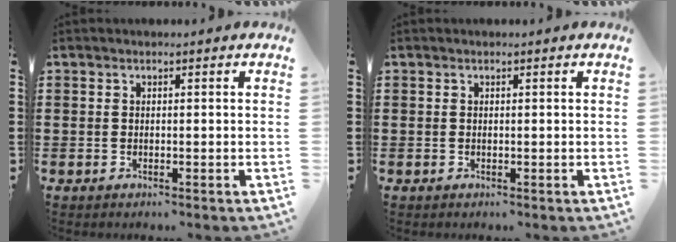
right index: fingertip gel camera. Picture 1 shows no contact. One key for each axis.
{"total": 0.0}